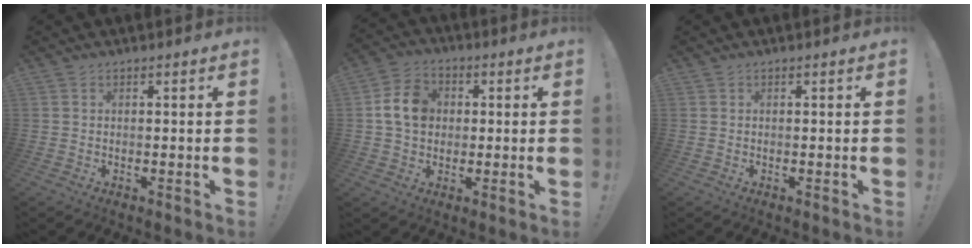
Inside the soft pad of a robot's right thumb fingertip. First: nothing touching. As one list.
[{"total": 10.3, "force": [1.5, 8.1, 6.1], "torque": [-0.093, 0.012, 0.032]}, {"total": 0.0}]